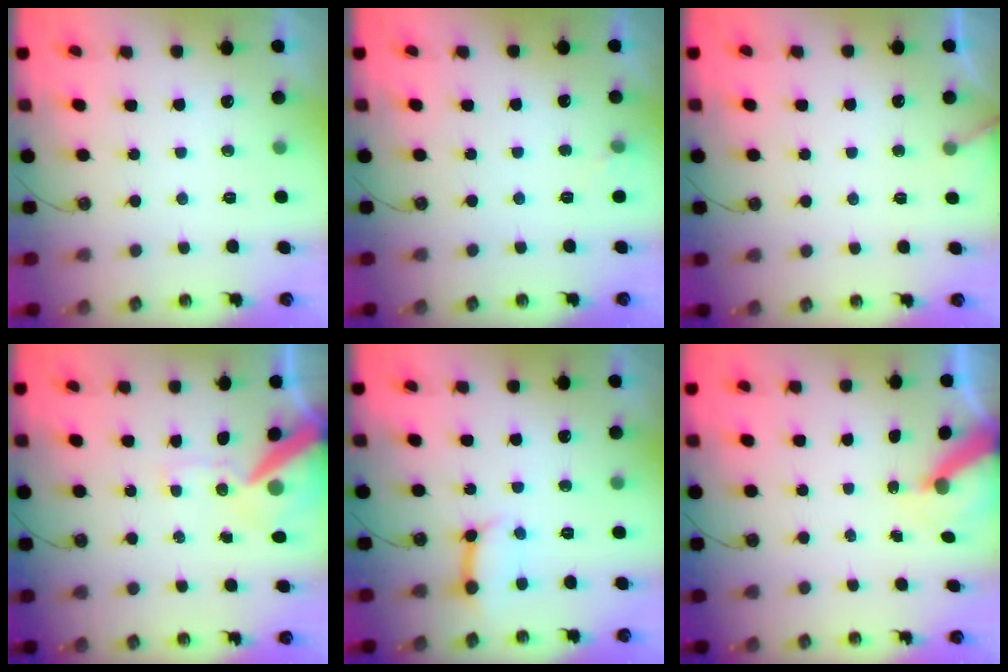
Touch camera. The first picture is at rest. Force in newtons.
{"total": 5.1, "press": 5.1, "slide": 0.5}
{"total": 3.4, "press": 3.4, "slide": 0.2}
{"total": 13.3, "press": 13.2, "slide": 2.1}
{"total": 8.8, "press": 8.8, "slide": 0.9}
{"total": 5.7, "press": 5.7, "slide": 0.7}